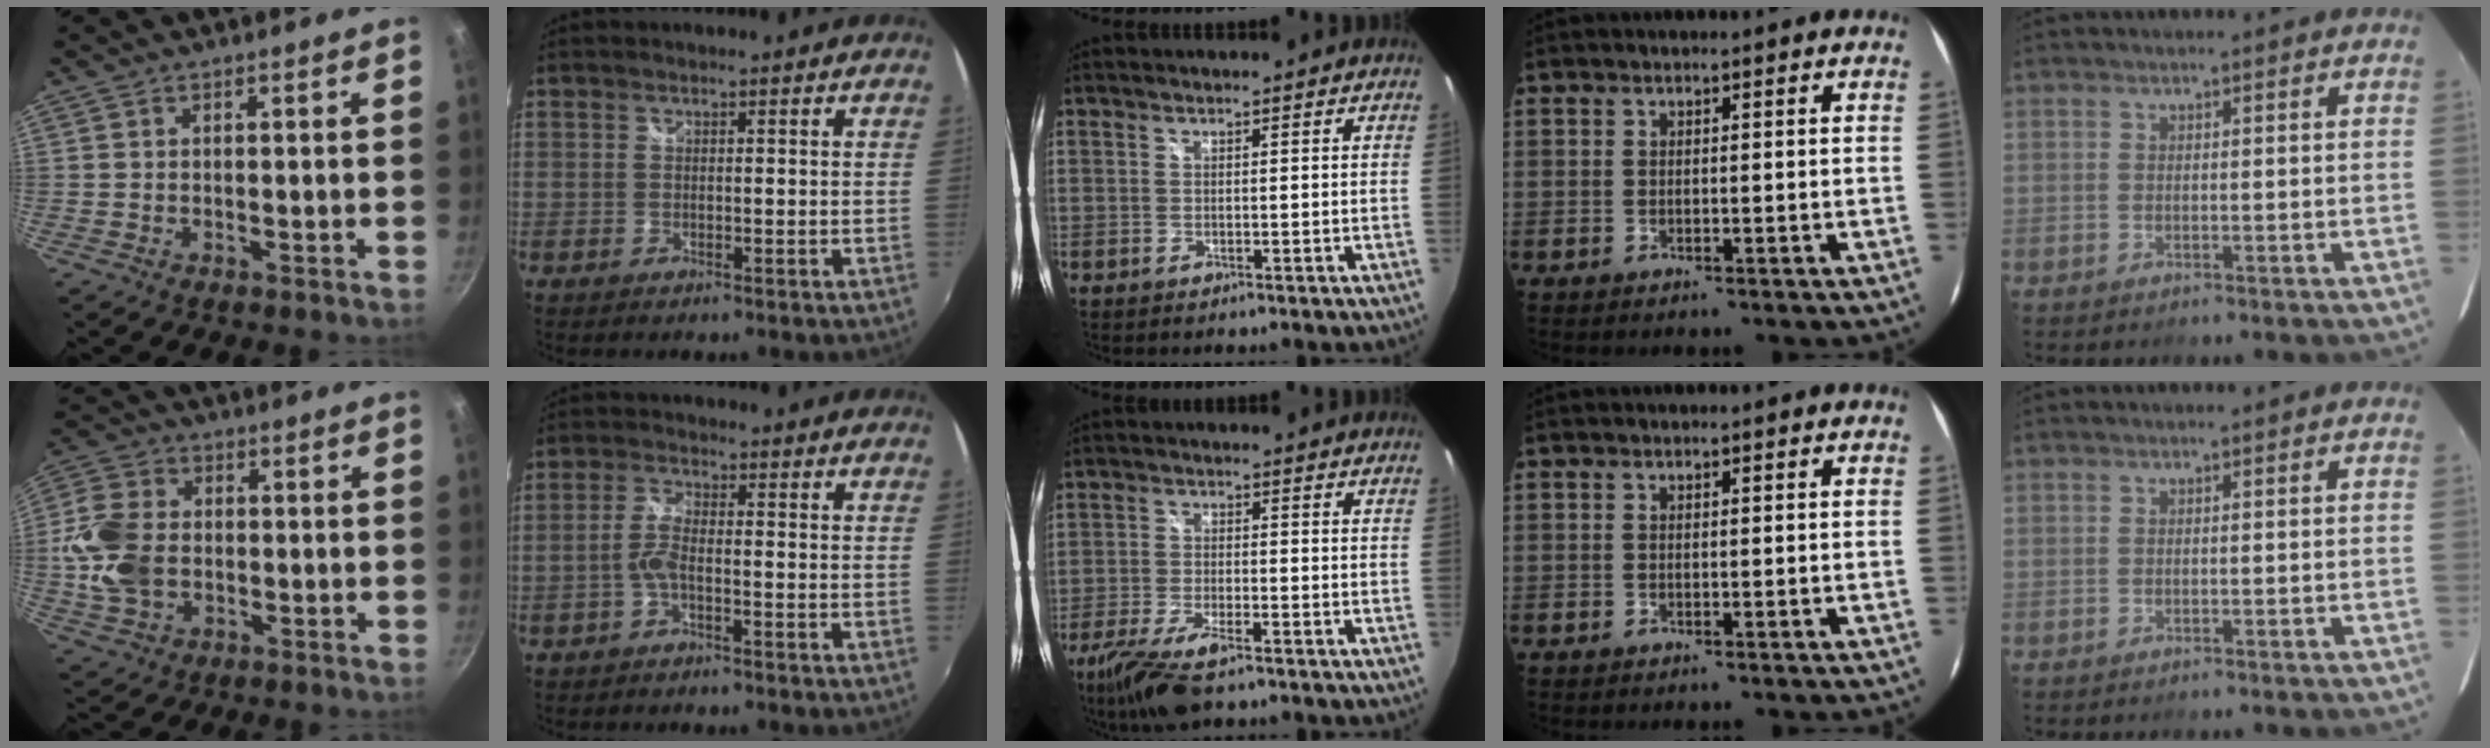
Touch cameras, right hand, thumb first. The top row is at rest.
{"thumb": {"total": 12.0, "force": [-0.9, 8.8, 8.1], "torque": [-0.152, 0.010, -0.026]}, "index": {"total": 3.0, "force": [-1.4, 0.7, 2.6], "torque": [-0.064, 0.010, -0.028]}, "middle": {"total": 10.7, "force": [-7.4, 3.0, 7.1], "torque": [-0.166, -0.035, -0.141]}}